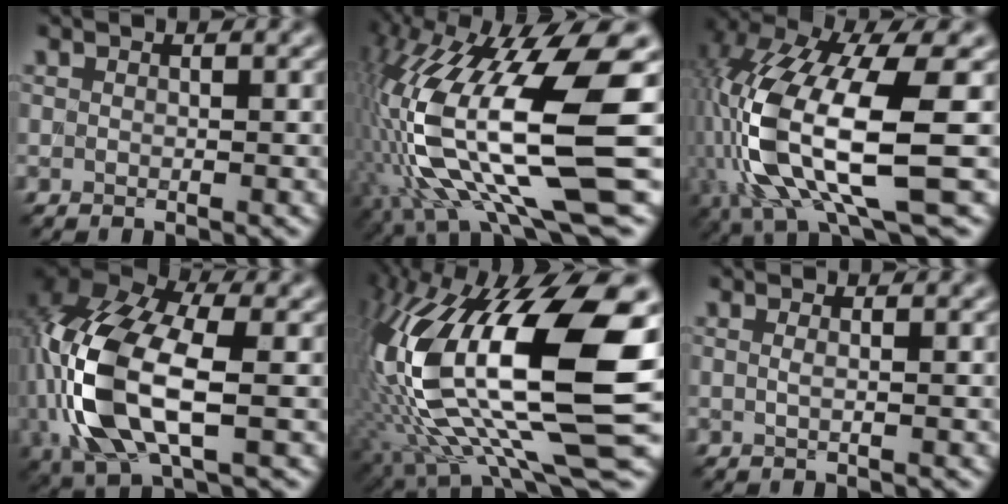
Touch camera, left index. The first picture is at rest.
{"total": 14.9, "force": [-1.1, 3.7, 14.4], "torque": [-0.292, -0.004, -0.002]}
{"total": 13.6, "force": [-2.4, 5.0, 12.4], "torque": [-0.274, -0.018, -0.037]}
{"total": 12.0, "force": [-1.2, 6.0, 10.4], "torque": [-0.231, 0.003, -0.032]}
{"total": 17.2, "force": [-0.5, 6.5, 15.9], "torque": [-0.325, 0.013, -0.004]}
{"total": 0.9, "force": [0.1, 0.3, 0.9], "torque": [-0.013, -0.001, -0.004]}